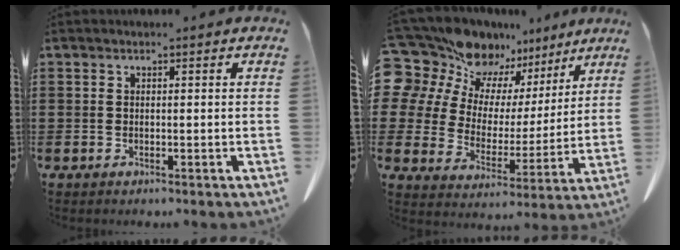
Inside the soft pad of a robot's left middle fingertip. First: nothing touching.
{"total": 11.8, "force": [9.4, 6.8, 2.2], "torque": [-0.104, -0.066, 0.176]}